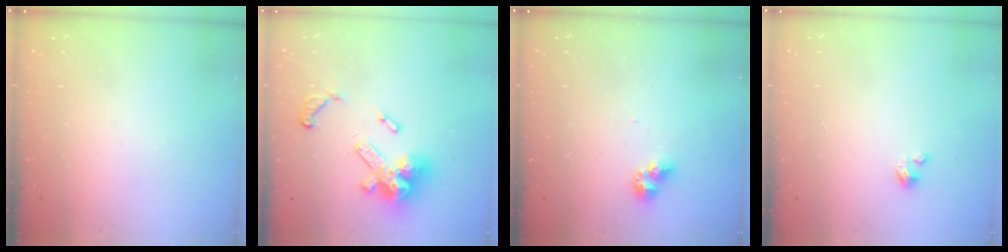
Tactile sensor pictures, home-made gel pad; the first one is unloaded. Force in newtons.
{"total": 15.1, "press": 15.1, "slide": 1.0}
{"total": 6.3, "press": 6.3, "slide": 0.5}
{"total": 2.0, "press": 1.9, "slide": 0.3}